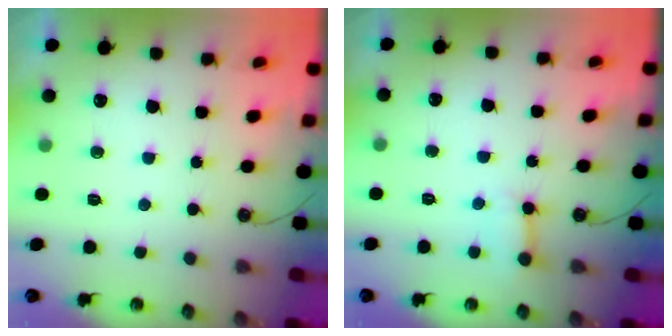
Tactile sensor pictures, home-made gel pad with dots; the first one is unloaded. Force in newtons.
{"total": 5.7, "press": 5.7, "slide": 0.7}